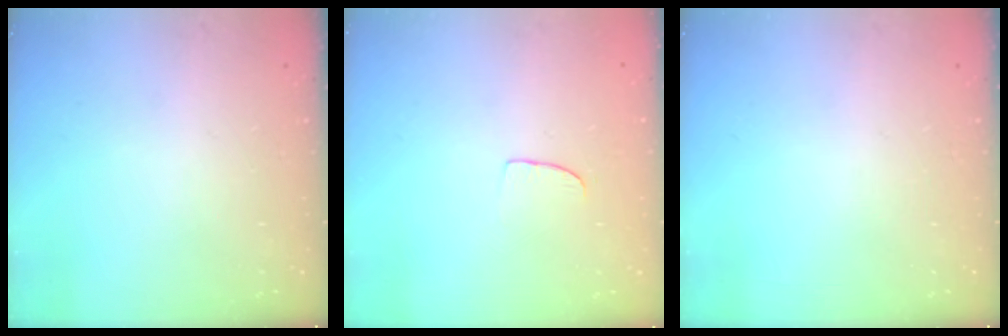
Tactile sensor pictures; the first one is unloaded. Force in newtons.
{"total": 5.4, "press": 5.3, "slide": 0.4}
{"total": 0.0}